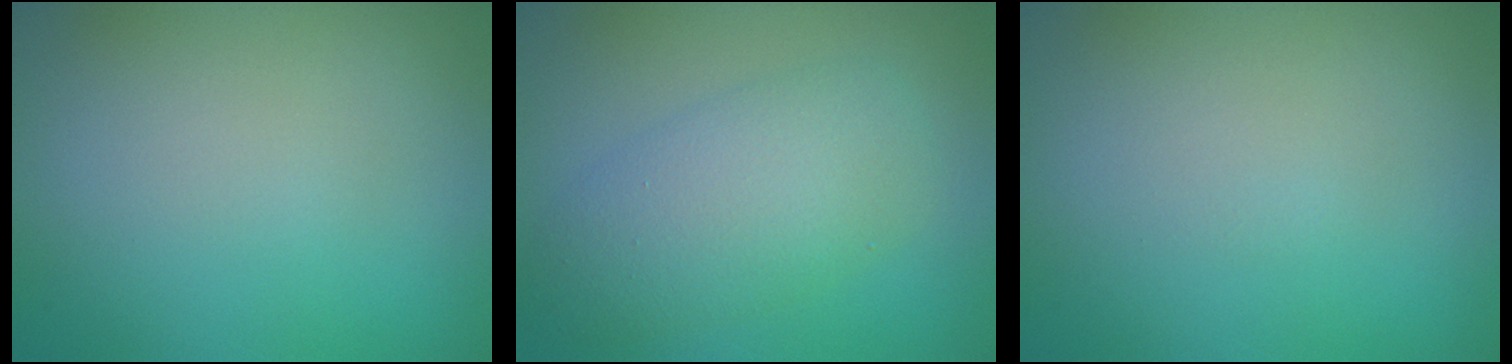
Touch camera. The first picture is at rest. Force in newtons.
{"total": 5.7, "press": 5.7, "slide": 0.1}
{"total": 0.0}